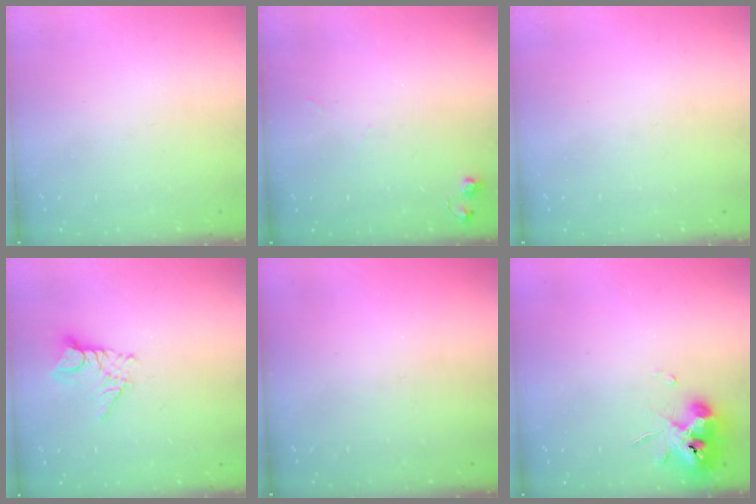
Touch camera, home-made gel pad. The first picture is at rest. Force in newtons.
{"total": 4.9, "press": 4.8, "slide": 0.9}
{"total": 0.0}
{"total": 9.0, "press": 9.0, "slide": 0.8}
{"total": 0.0}
{"total": 10.0, "press": 9.9, "slide": 1.4}